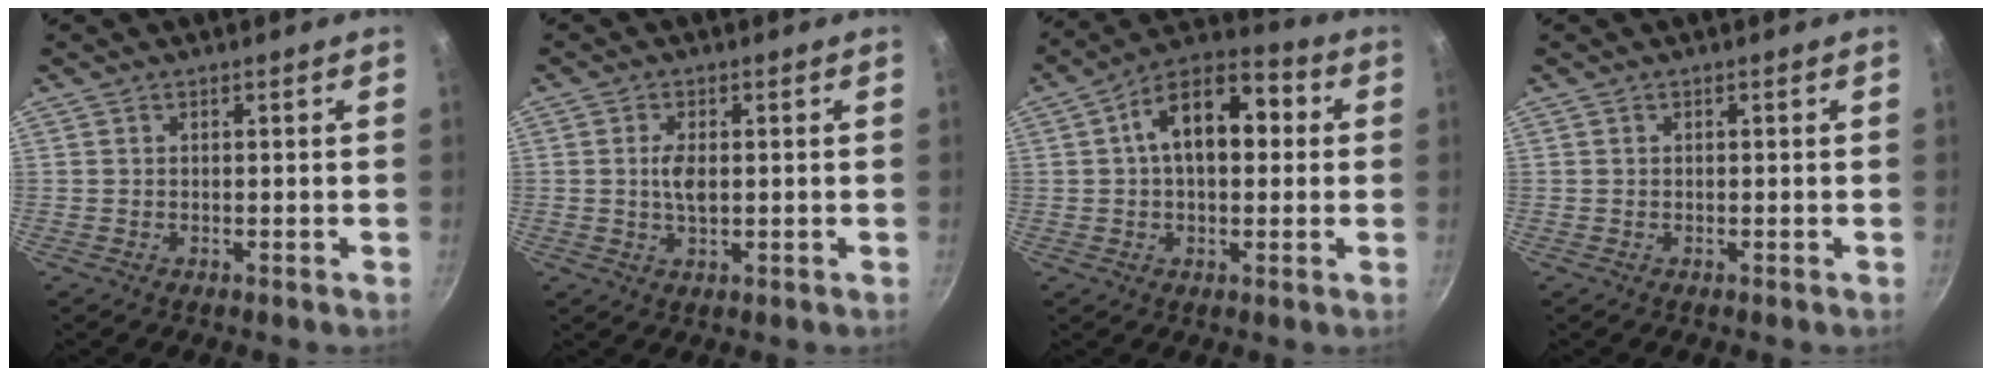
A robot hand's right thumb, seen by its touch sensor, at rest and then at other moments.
{"total": 3.8, "force": [0.3, 1.9, 3.3], "torque": [-0.062, -0.002, 0.006]}
{"total": 14.4, "force": [2.3, 8.3, 11.5], "torque": [-0.166, 0.036, 0.026]}
{"total": 0.0}